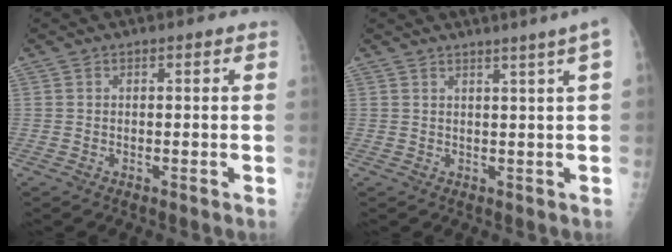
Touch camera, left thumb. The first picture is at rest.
{"total": 4.3, "force": [2.5, -1.1, 3.4], "torque": [-0.044, -0.006, 0.033]}